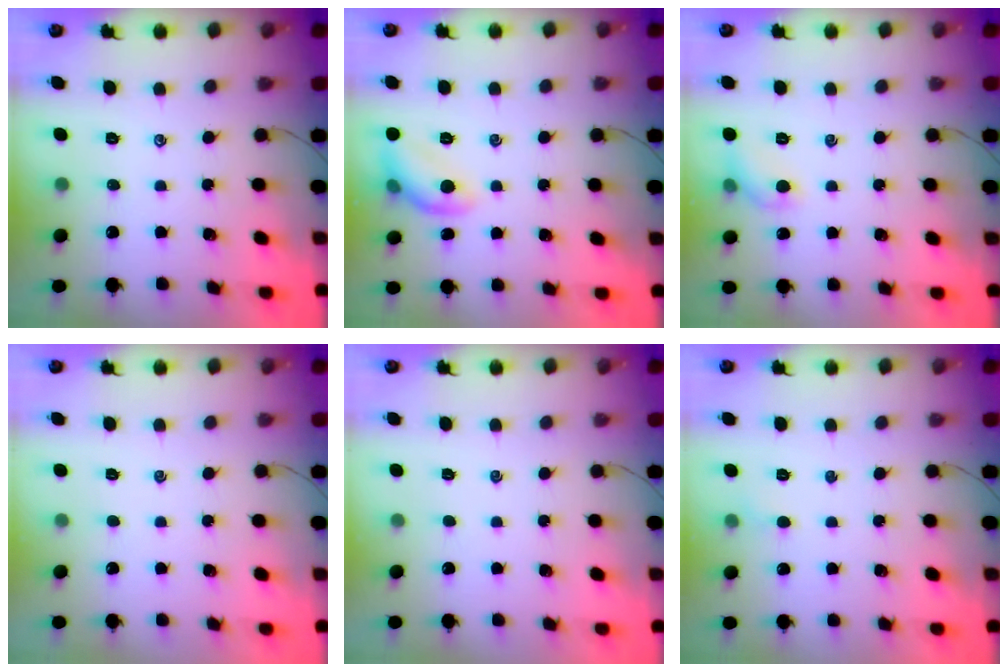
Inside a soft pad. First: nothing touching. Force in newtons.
{"total": 8.9, "press": 8.8, "slide": 1.3}
{"total": 6.2, "press": 6.1, "slide": 1.3}
{"total": 0.0}
{"total": 0.0}
{"total": 2.7, "press": 2.6, "slide": 0.9}